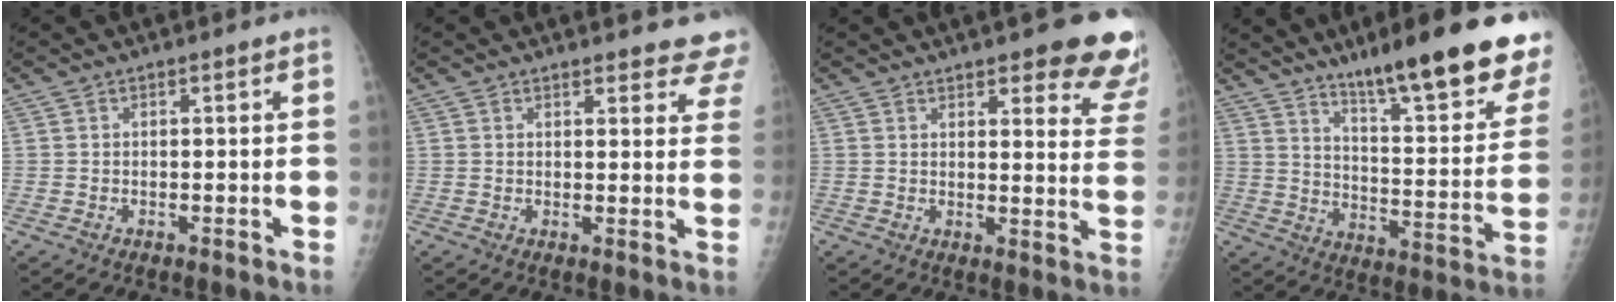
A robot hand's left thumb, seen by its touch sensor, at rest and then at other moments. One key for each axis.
{"total": 10.4, "fx": 9.5, "fy": 2.7, "fz": 3.1, "tx": 0.012, "ty": -0.042, "tz": 0.085}
{"total": 14.7, "fx": 11.5, "fy": 3.8, "fz": 8.3, "tx": -0.060, "ty": -0.064, "tz": 0.117}
{"total": 24.5, "fx": 16.9, "fy": 4.0, "fz": 17.3, "tx": -0.217, "ty": -0.081, "tz": 0.247}